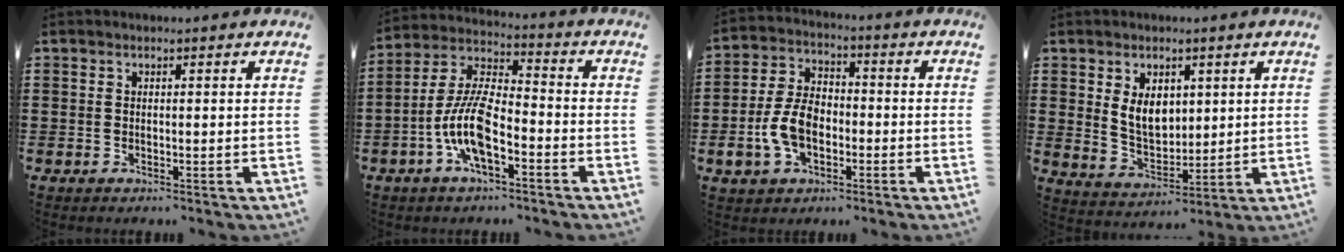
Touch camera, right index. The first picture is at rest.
{"total": 10.3, "force": [-4.0, 3.9, 8.7], "torque": [-0.203, -0.002, -0.080]}
{"total": 8.2, "force": [-2.2, 5.1, 6.0], "torque": [-0.148, 0.002, -0.048]}
{"total": 6.3, "force": [2.0, 4.4, 4.1], "torque": [-0.076, 0.006, 0.035]}